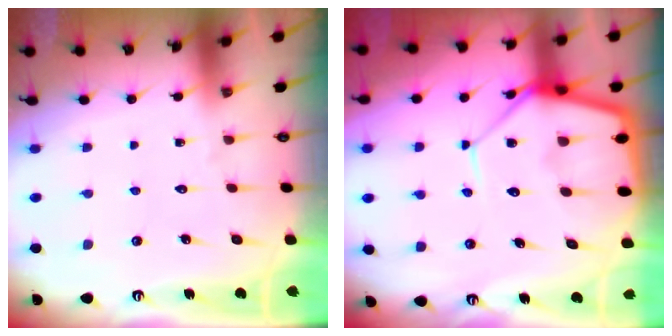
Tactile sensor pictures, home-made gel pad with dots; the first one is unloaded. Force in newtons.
{"total": 13.8, "press": 13.8, "slide": 1.2}